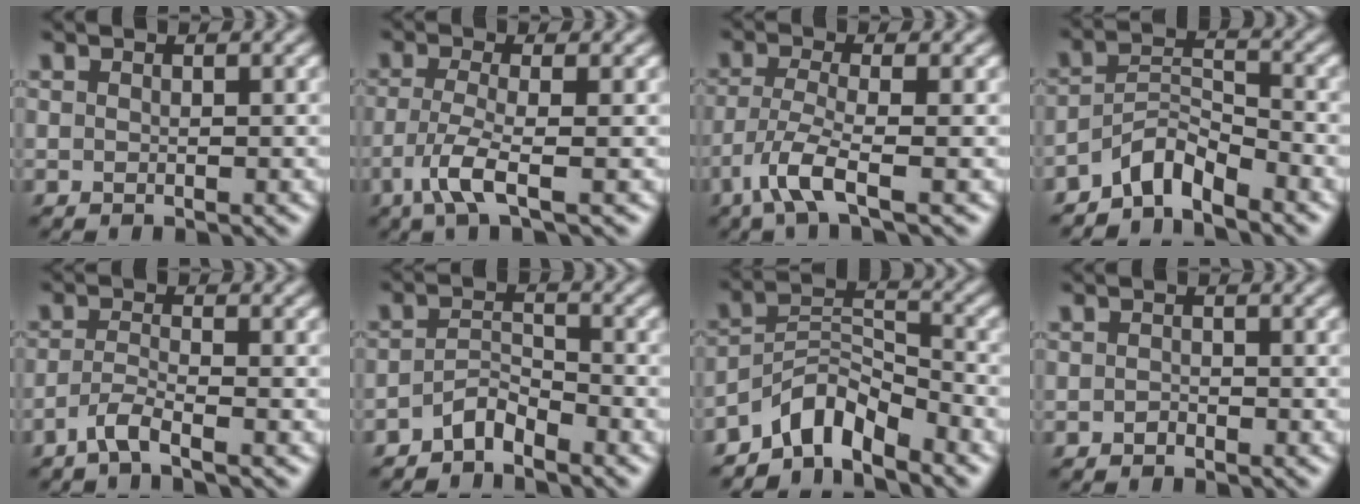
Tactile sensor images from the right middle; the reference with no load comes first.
{"total": 3.6, "force": [-1.6, 0.7, 3.2], "torque": [-0.071, -0.007, -0.039]}
{"total": 4.0, "force": [-2.2, 0.6, 3.2], "torque": [-0.072, -0.006, -0.053]}
{"total": 3.9, "force": [-3.2, 1.2, 1.8], "torque": [-0.028, 0.012, -0.069]}
{"total": 2.3, "force": [-1.6, 0.3, 1.7], "torque": [-0.036, 0.000, -0.041]}
{"total": 2.4, "force": [-2.0, 0.8, 1.1], "torque": [-0.021, 0.011, -0.041]}
{"total": 5.2, "force": [-4.2, 1.9, 2.4], "torque": [-0.031, 0.007, -0.088]}
{"total": 0.6, "force": [-0.4, 0.4, 0.2], "torque": [-0.004, -0.001, -0.007]}